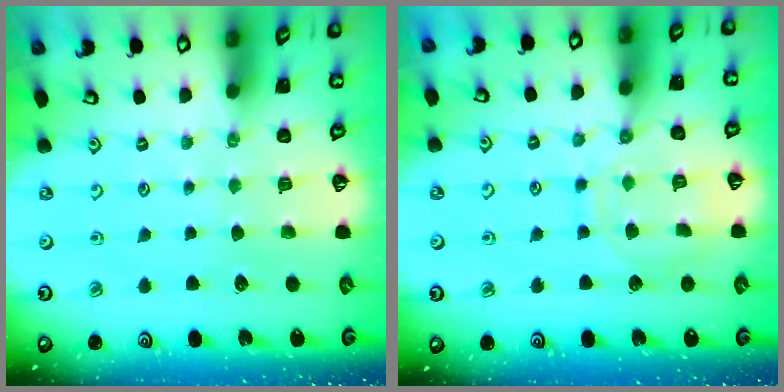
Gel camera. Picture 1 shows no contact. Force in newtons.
{"total": 11.0, "press": 11.0, "slide": 0.8}